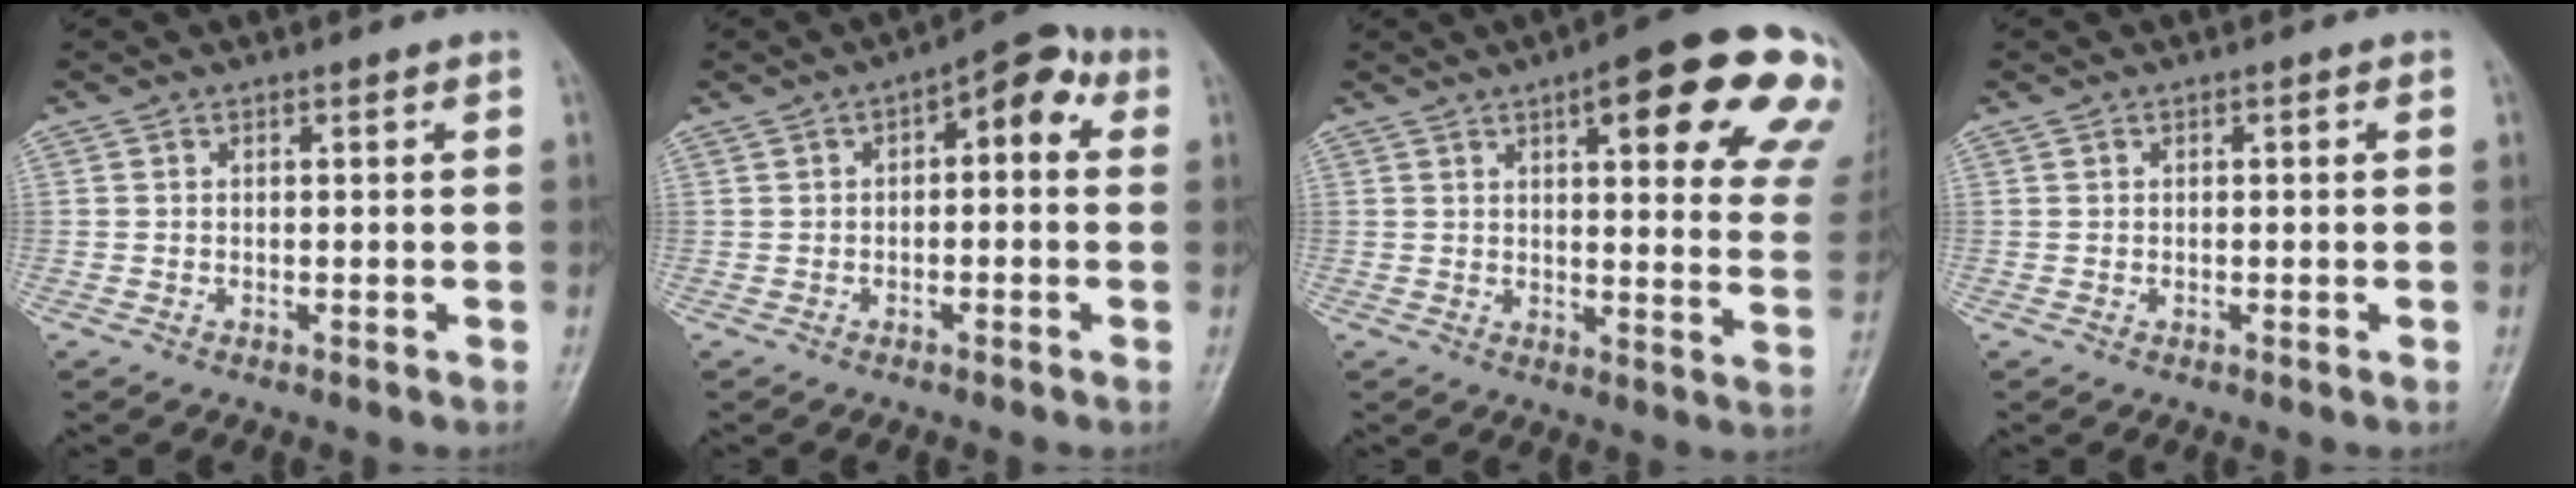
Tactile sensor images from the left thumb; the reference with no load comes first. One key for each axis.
{"total": 7.0, "fx": 1.6, "fy": 3.6, "fz": 5.9, "tx": -0.053, "ty": 0.030, "tz": 0.010}
{"total": 21.9, "fx": 11.0, "fy": 5.9, "fz": 18.0, "tx": -0.201, "ty": -0.026, "tz": 0.126}
{"total": 0.0}